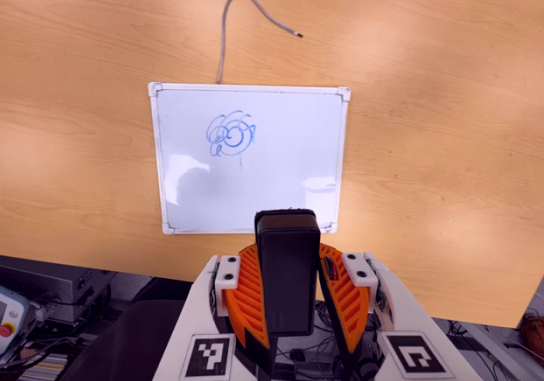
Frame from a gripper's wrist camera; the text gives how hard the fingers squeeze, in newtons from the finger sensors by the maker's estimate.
{"total": 8.7, "left": 7.7, "right": 9.6}